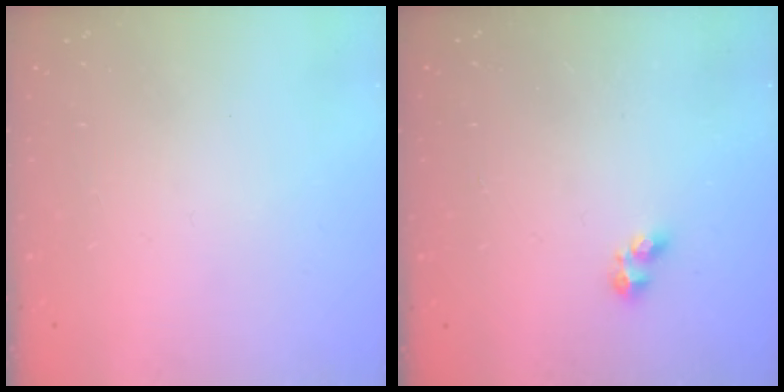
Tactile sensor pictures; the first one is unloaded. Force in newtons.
{"total": 2.8, "press": 2.7, "slide": 0.5}